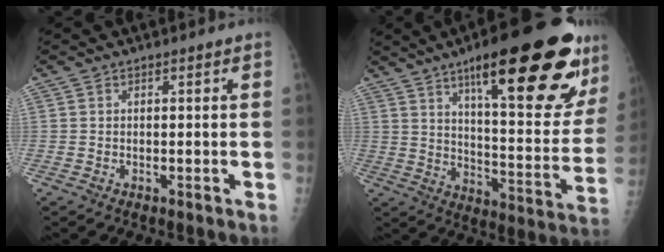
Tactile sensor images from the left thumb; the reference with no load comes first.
{"total": 29.6, "force": [16.2, 7.5, 23.6], "torque": [-0.287, -0.047, 0.242]}